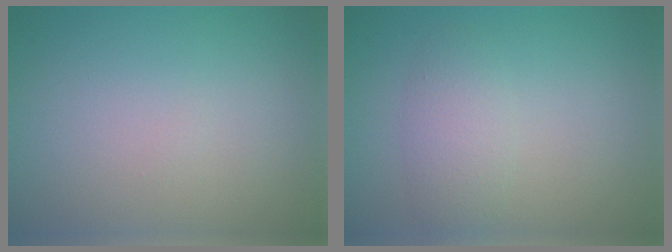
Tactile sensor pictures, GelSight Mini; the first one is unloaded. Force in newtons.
{"total": 2.5, "press": 2.5, "slide": 0.2}